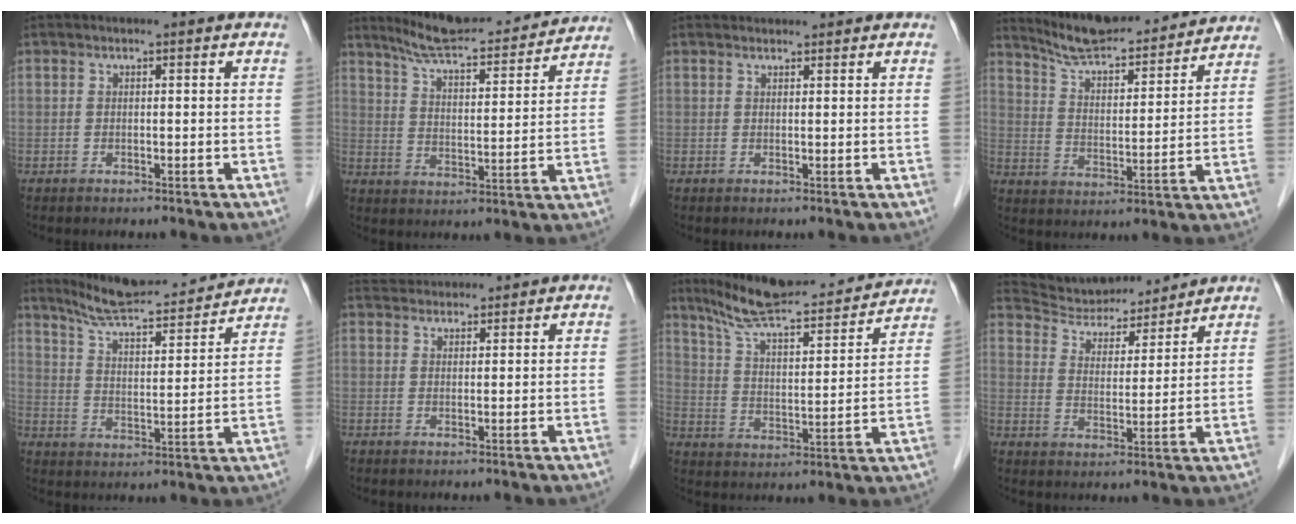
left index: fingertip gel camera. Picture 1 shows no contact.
{"total": 16.8, "force": [15.7, 2.0, 5.7], "torque": [-0.091, -0.002, 0.225]}
{"total": 2.9, "force": [2.8, 0.5, 0.2], "torque": [-0.007, 0.029, 0.042]}
{"total": 18.3, "force": [17.0, 2.8, 6.0], "torque": [-0.092, 0.003, 0.250]}
{"total": 16.0, "force": [15.1, 1.4, 5.2], "torque": [-0.086, -0.002, 0.226]}
{"total": 5.6, "force": [5.5, 1.0, 0.8], "torque": [-0.014, 0.038, 0.086]}
{"total": 20.0, "force": [18.2, 2.4, 7.8], "torque": [-0.127, 0.001, 0.269]}
{"total": 11.4, "force": [10.9, 2.5, 2.1], "torque": [-0.037, 0.013, 0.180]}